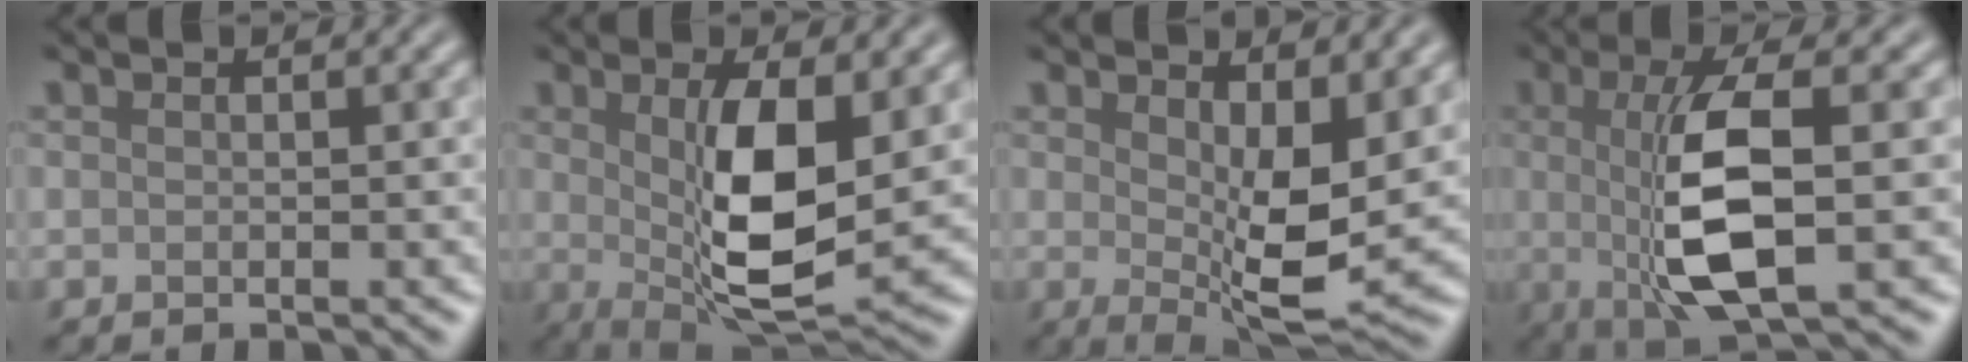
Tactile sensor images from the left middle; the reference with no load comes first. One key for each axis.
{"total": 8.3, "fx": 0.4, "fy": 2.7, "fz": 7.9, "tx": -0.140, "ty": -0.014, "tz": 0.014}
{"total": 6.9, "fx": 1.0, "fy": 2.3, "fz": 6.4, "tx": -0.108, "ty": -0.015, "tz": 0.023}
{"total": 7.6, "fx": -0.5, "fy": 2.1, "fz": 7.3, "tx": -0.135, "ty": -0.011, "tz": -0.005}